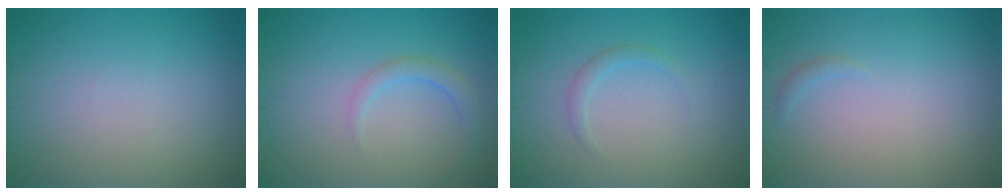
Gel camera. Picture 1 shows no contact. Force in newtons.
{"total": 1.8, "press": 1.8, "slide": 0.0}
{"total": 1.1, "press": 1.1, "slide": 0.1}
{"total": 0.6, "press": 0.6, "slide": 0.1}